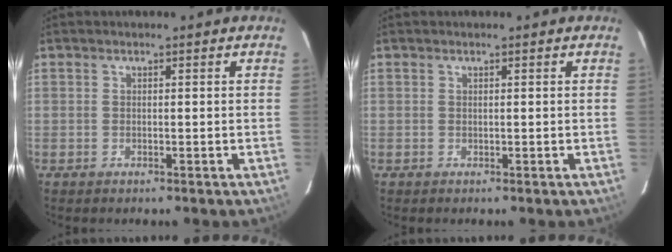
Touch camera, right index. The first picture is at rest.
{"total": 0.0}